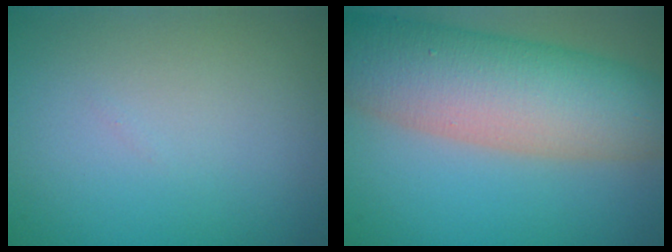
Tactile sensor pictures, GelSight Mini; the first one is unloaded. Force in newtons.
{"total": 11.8, "press": 11.8, "slide": 0.6}